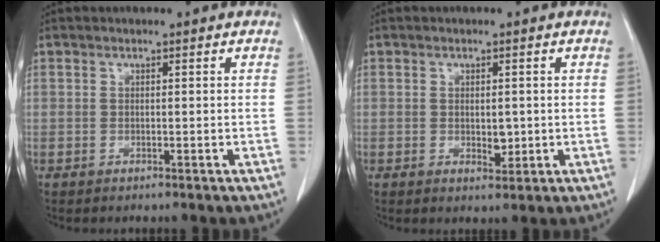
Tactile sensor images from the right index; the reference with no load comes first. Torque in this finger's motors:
{"motor_torque": [-0.02, 0.04, -0.04, 0.00]}